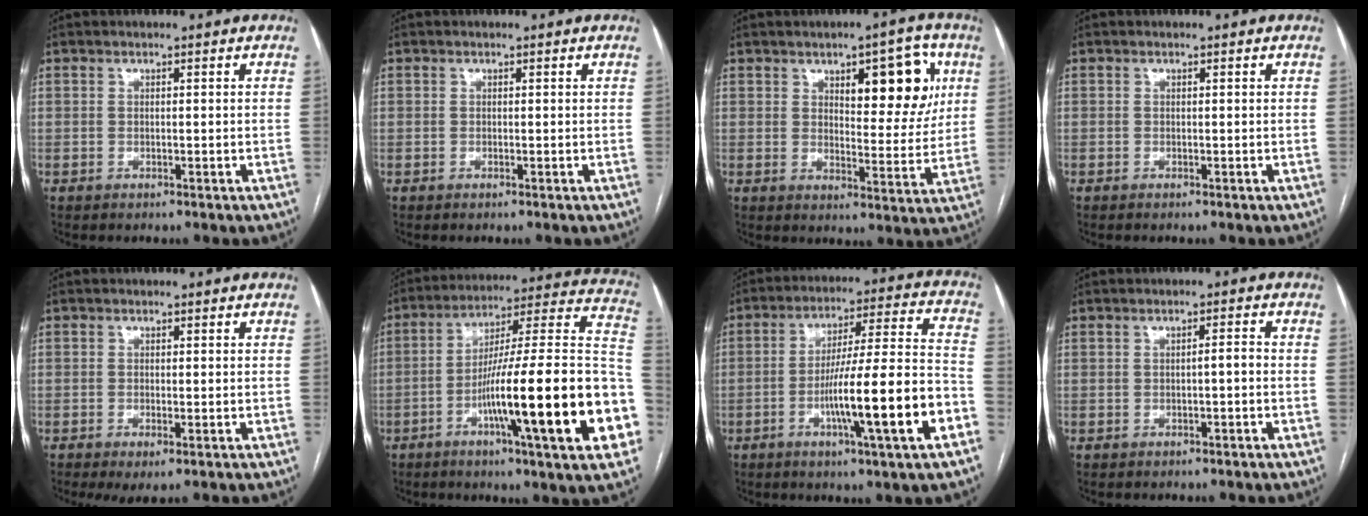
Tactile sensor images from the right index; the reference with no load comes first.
{"total": 0.0}
{"total": 10.9, "force": [4.4, 3.9, 9.1], "torque": [-0.113, 0.010, 0.063]}
{"total": 0.0}
{"total": 2.5, "force": [-1.0, 0.7, 2.2], "torque": [-0.033, -0.004, -0.012]}
{"total": 27.3, "force": [-8.0, 1.4, 26.0], "torque": [-0.302, 0.002, -0.128]}
{"total": 16.7, "force": [-6.0, 0.0, 15.6], "torque": [-0.250, 0.001, -0.092]}
{"total": 1.4, "force": [-0.4, 0.2, 1.3], "torque": [-0.019, 0.003, -0.006]}